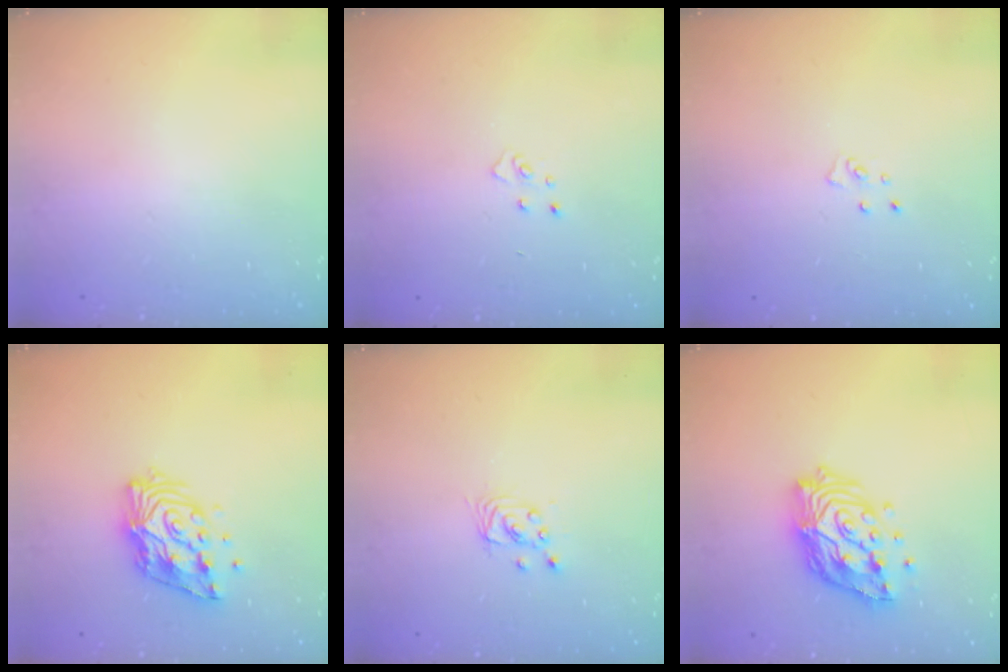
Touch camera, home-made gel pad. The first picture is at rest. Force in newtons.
{"total": 3.4, "press": 3.4, "slide": 0.4}
{"total": 4.1, "press": 4.1, "slide": 0.4}
{"total": 13.0, "press": 12.9, "slide": 1.1}
{"total": 2.8, "press": 2.8, "slide": 0.2}
{"total": 17.0, "press": 16.9, "slide": 1.5}